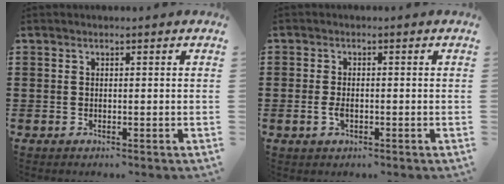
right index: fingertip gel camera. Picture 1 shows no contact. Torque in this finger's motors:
{"motor_torque": [-0.51, 0.80, 0.01, 0.01]}